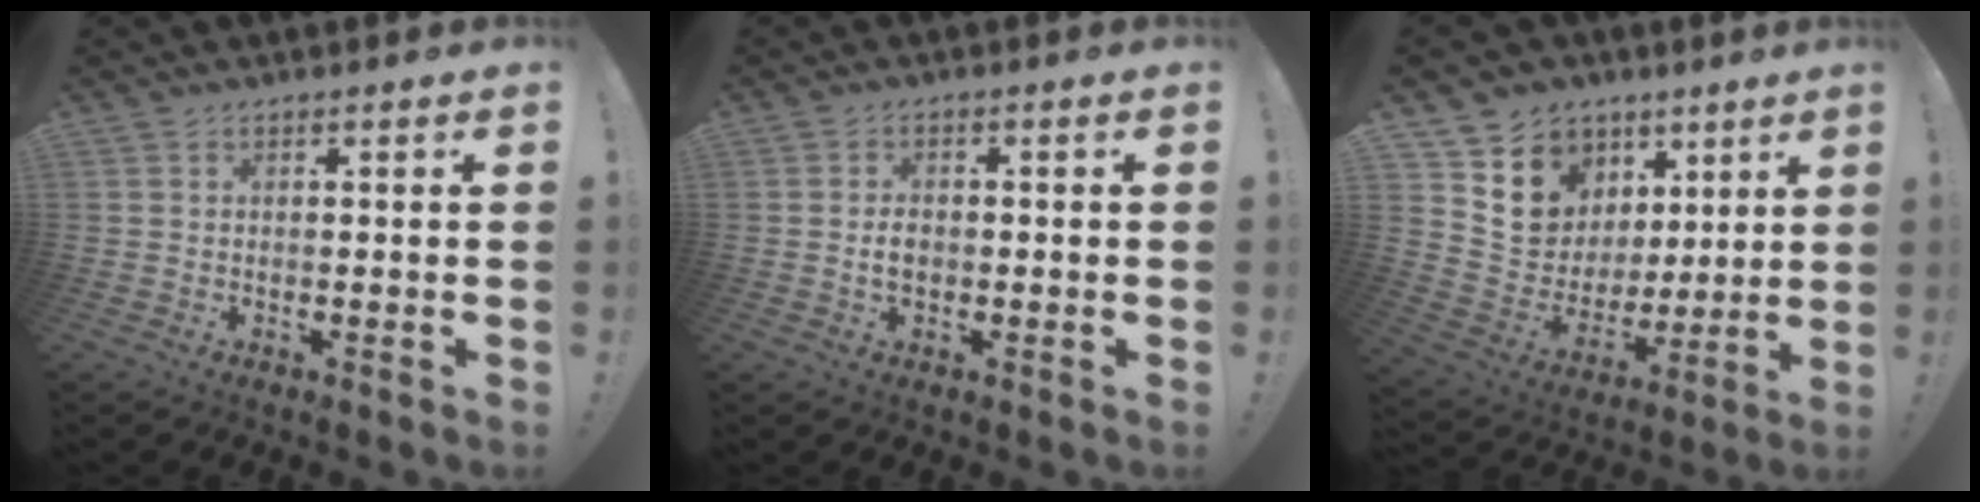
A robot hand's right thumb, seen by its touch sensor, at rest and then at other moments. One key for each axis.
{"total": 3.1, "fx": -0.7, "fy": 2.1, "fz": 2.2, "tx": -0.024, "ty": 0.000, "tz": -0.015}
{"total": 12.3, "fx": 7.1, "fy": 9.8, "fz": 2.0, "tx": -0.039, "ty": -0.061, "tz": 0.155}